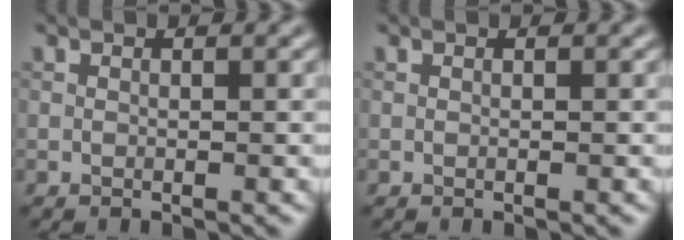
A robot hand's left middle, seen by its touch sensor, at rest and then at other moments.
{"total": 0.0}